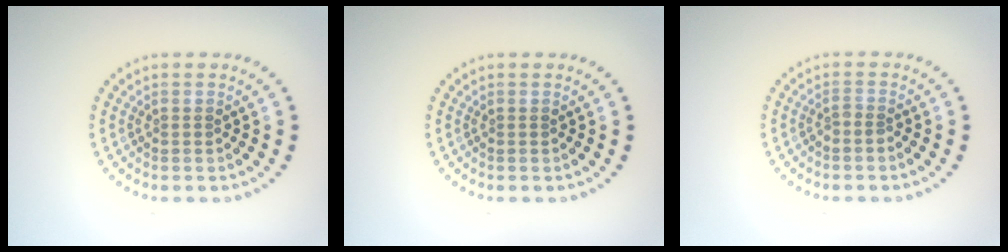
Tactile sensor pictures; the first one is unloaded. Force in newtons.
{"total": 0.0}
{"total": 0.7, "press": 0.4, "slide": 0.6}